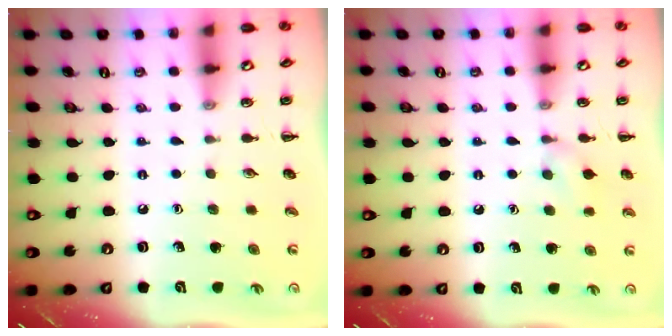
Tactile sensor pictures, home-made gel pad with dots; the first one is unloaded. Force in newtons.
{"total": 7.0, "press": 6.6, "slide": 2.1}